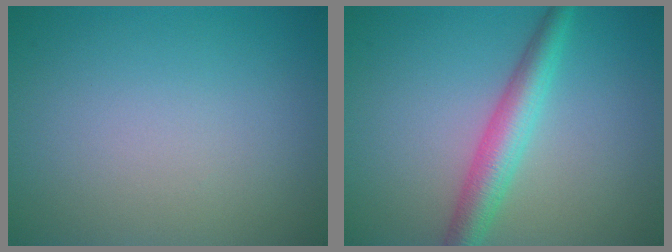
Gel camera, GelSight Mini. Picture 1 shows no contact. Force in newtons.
{"total": 4.0, "press": 4.0, "slide": 0.1}